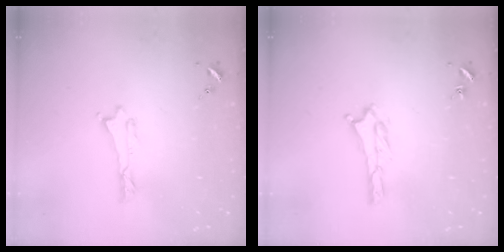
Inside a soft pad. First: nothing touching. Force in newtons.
{"total": 1.2, "press": 1.1, "slide": 0.2}